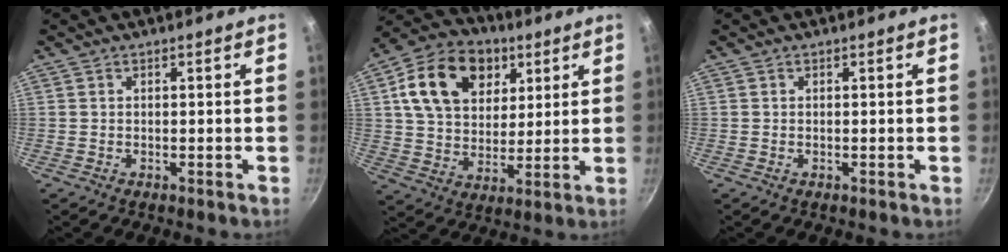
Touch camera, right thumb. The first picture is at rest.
{"total": 18.5, "force": [6.9, 13.3, 10.8], "torque": [-0.162, -0.004, 0.111]}
{"total": 0.0}